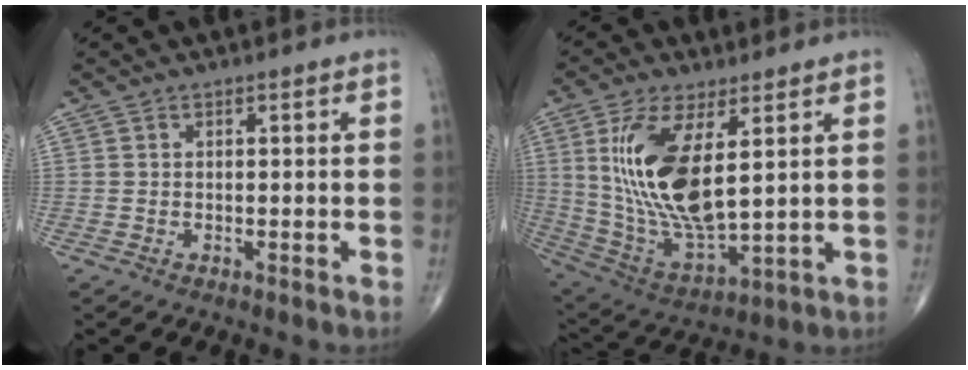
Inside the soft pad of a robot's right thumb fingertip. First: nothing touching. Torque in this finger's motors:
{"motor_torque": [0.36, 3.20, 1.79, 0.66, 0.46]}